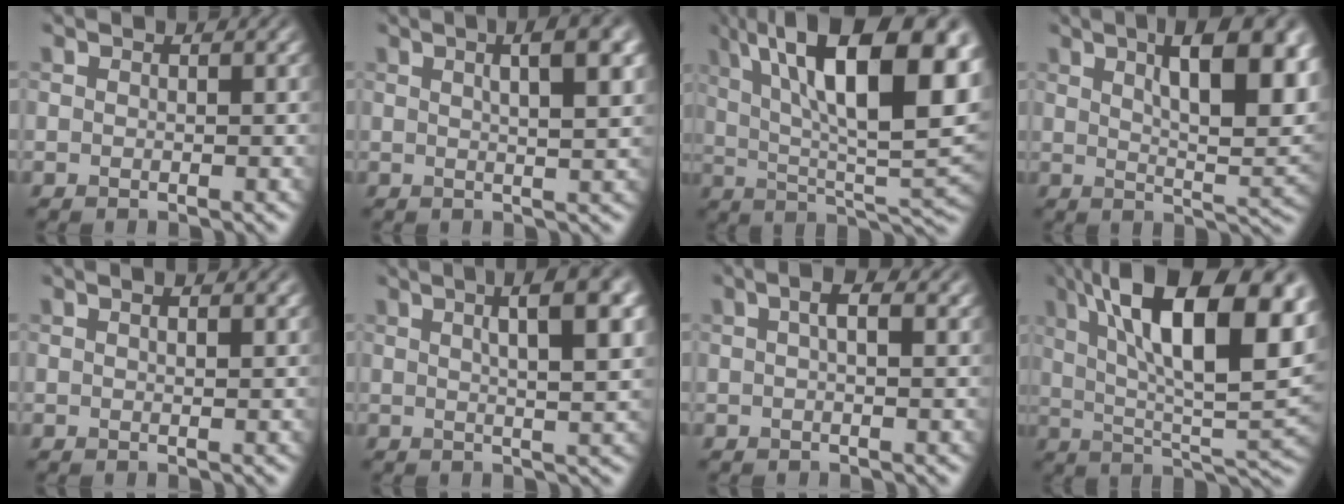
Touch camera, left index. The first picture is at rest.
{"total": 5.1, "force": [1.2, 1.4, 4.8], "torque": [-0.045, 0.021, 0.015]}
{"total": 16.8, "force": [5.7, 5.9, 14.6], "torque": [-0.217, 0.026, 0.106]}
{"total": 11.0, "force": [3.9, 3.6, 9.6], "torque": [-0.114, 0.009, 0.066]}
{"total": 1.5, "force": [0.6, 0.7, 1.2], "torque": [0.002, 0.008, -0.001]}
{"total": 6.4, "force": [1.5, 1.5, 6.0], "torque": [-0.063, 0.016, 0.029]}
{"total": 1.8, "force": [0.0, 0.4, 1.7], "torque": [-0.025, 0.007, 0.012]}
{"total": 16.3, "force": [5.7, 5.7, 14.1], "torque": [-0.213, 0.024, 0.104]}